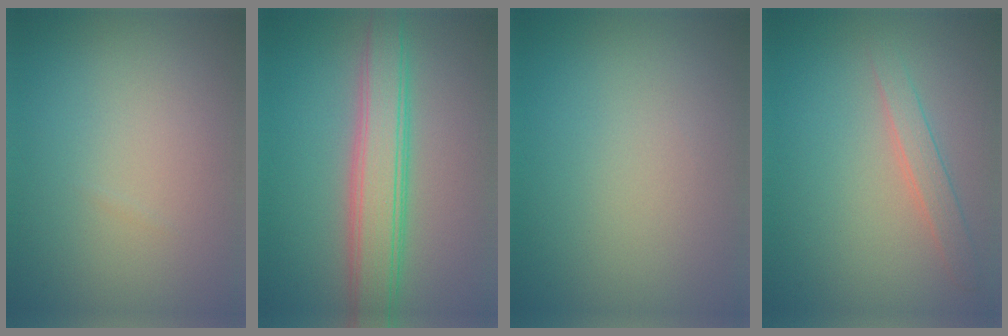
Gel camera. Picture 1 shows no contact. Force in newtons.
{"total": 5.4, "press": 5.4, "slide": 0.2}
{"total": 0.0}
{"total": 1.8, "press": 1.8, "slide": 0.1}